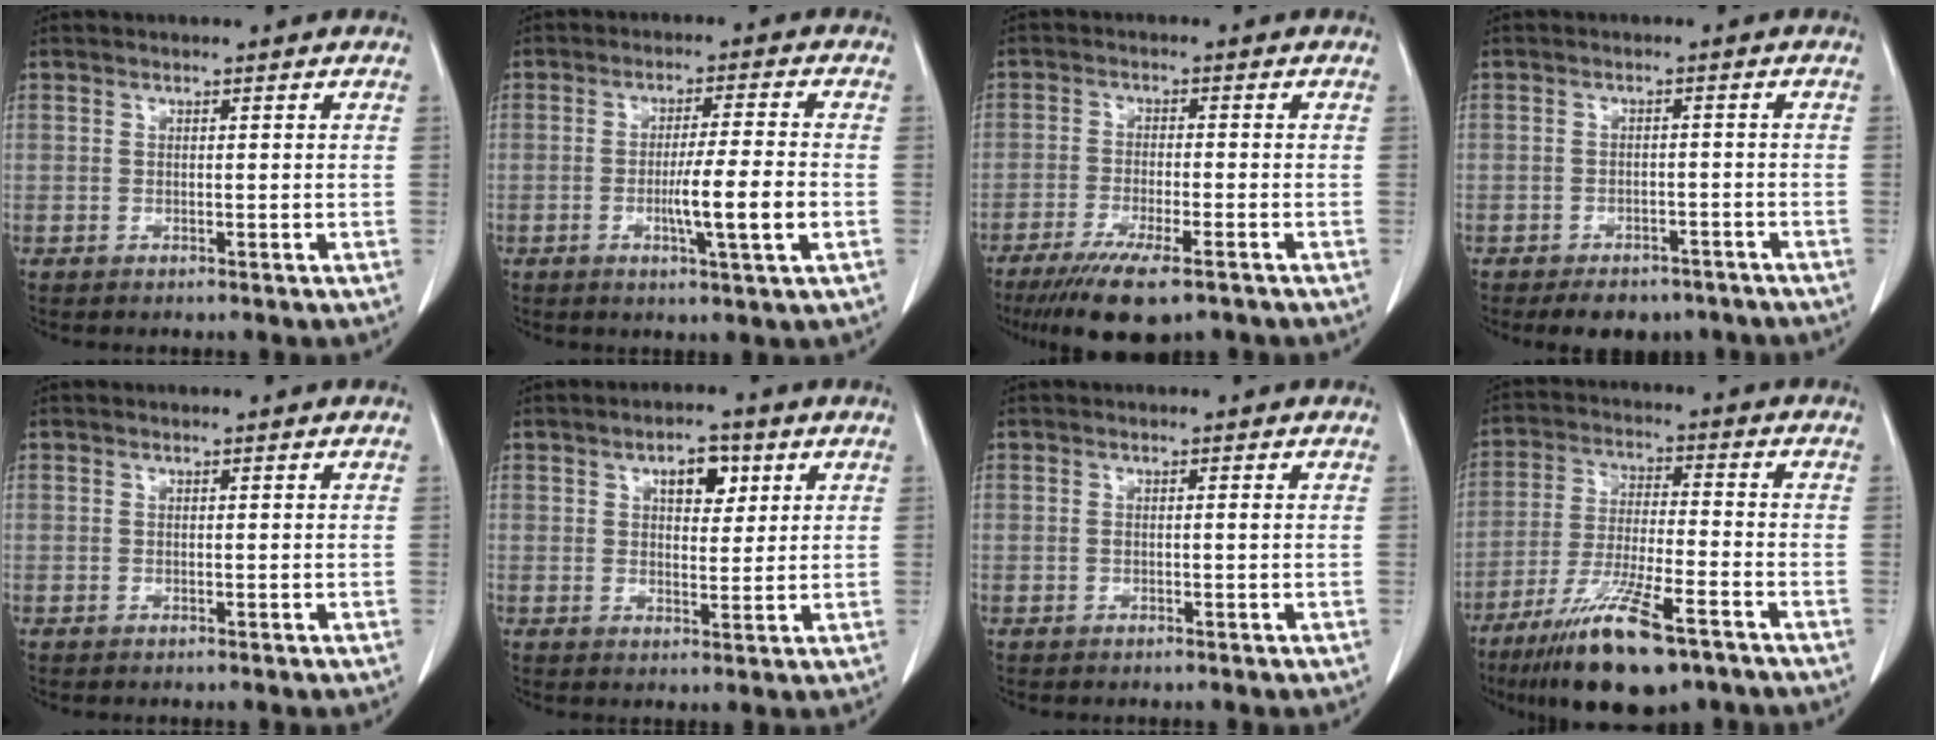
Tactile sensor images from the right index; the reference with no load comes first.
{"total": 7.8, "force": [-1.9, -0.4, 7.5], "torque": [-0.122, -0.011, -0.032]}
{"total": 10.1, "force": [-7.1, 1.9, 7.0], "torque": [-0.113, -0.022, -0.110]}
{"total": 6.9, "force": [-5.3, 3.7, 2.1], "torque": [-0.015, 0.009, -0.067]}
{"total": 0.0}
{"total": 5.3, "force": [2.4, 2.6, 4.0], "torque": [-0.060, 0.004, 0.037]}
{"total": 0.7, "force": [0.1, 0.1, 0.7], "torque": [-0.017, -0.001, 0.002]}
{"total": 14.6, "force": [-9.5, 2.5, 10.8], "torque": [-0.206, -0.033, -0.167]}